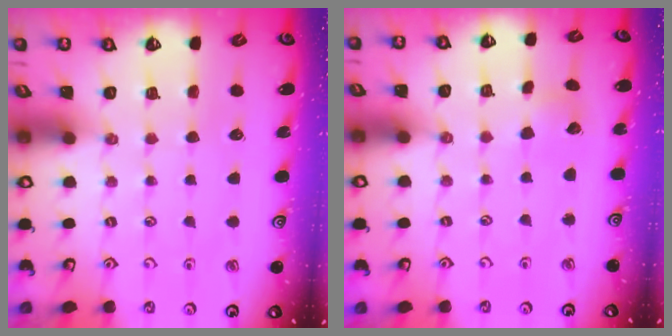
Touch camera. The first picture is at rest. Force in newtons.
{"total": 3.5, "press": 3.5, "slide": 0.3}